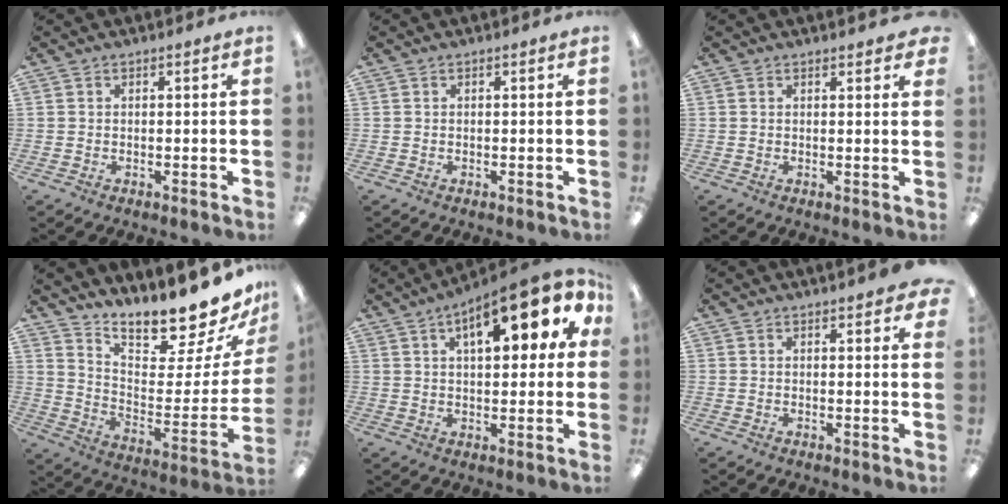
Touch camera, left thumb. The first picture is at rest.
{"total": 0.0}
{"total": 1.4, "force": [1.3, 0.1, 0.6], "torque": [-0.005, -0.004, 0.021]}
{"total": 14.4, "force": [13.8, 1.1, 4.1], "torque": [-0.045, -0.144, 0.222]}
{"total": 15.6, "force": [7.3, 6.4, 12.2], "torque": [-0.166, -0.019, 0.113]}
{"total": 2.6, "force": [2.0, 0.3, 1.6], "torque": [-0.019, -0.009, 0.032]}